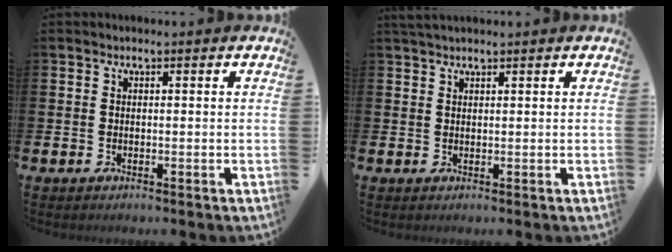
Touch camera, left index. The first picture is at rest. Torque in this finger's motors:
{"motor_torque": [-0.02, -0.11, 0.31, 0.08]}